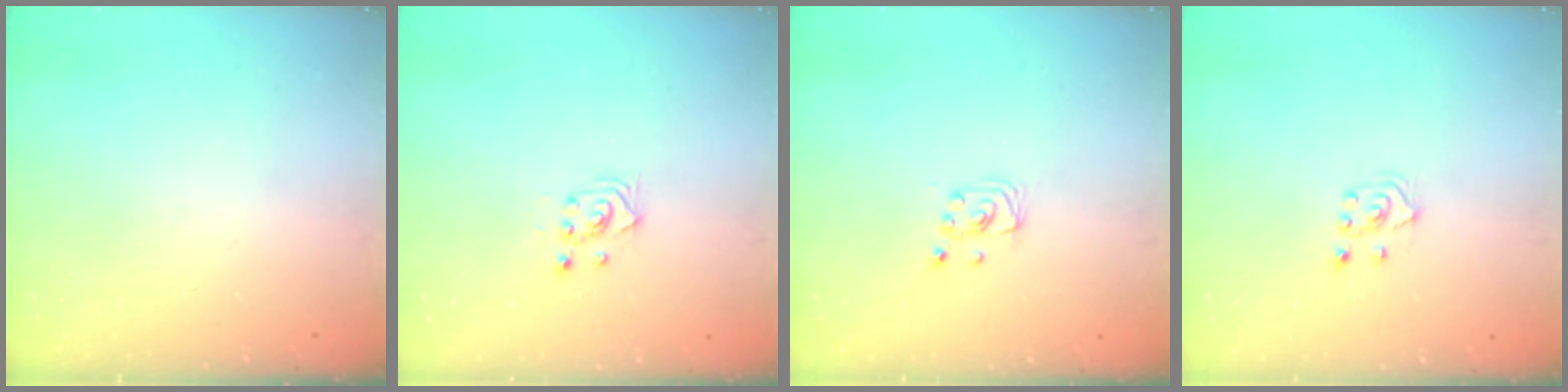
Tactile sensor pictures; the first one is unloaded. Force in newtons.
{"total": 2.3, "press": 2.3, "slide": 0.3}
{"total": 2.0, "press": 2.0, "slide": 0.2}
{"total": 3.0, "press": 2.9, "slide": 0.7}